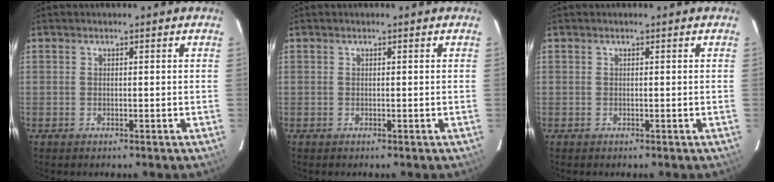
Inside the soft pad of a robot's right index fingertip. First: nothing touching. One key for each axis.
{"total": 0.0}
{"total": 0.0}